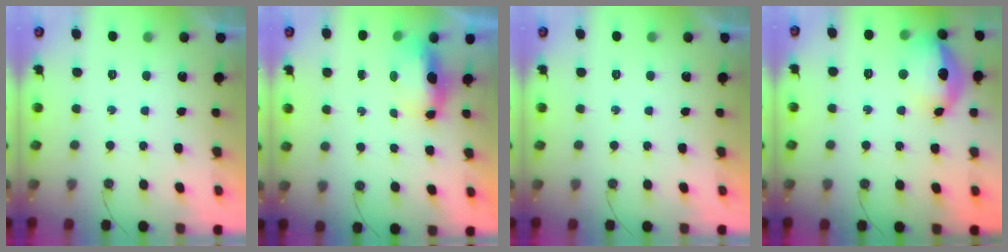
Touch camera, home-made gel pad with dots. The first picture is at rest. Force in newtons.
{"total": 5.9, "press": 5.8, "slide": 1.2}
{"total": 0.0}
{"total": 15.8, "press": 15.7, "slide": 1.3}